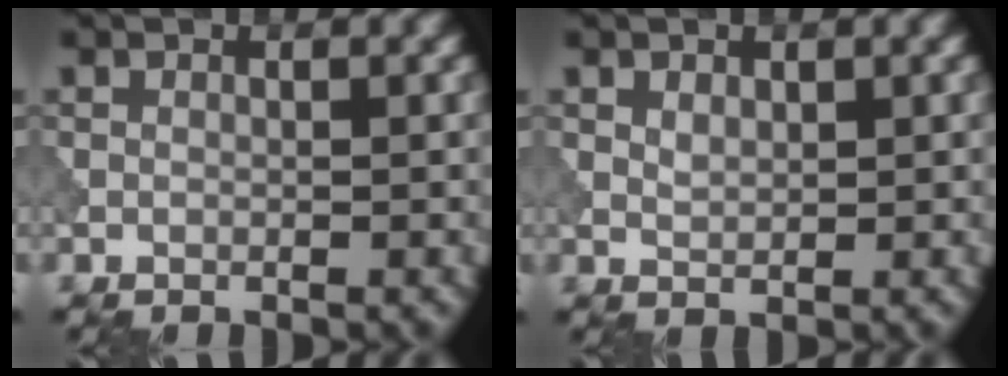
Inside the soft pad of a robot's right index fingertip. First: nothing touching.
{"total": 1.2, "force": [0.6, 0.7, 0.7], "torque": [-0.015, -0.002, 0.013]}